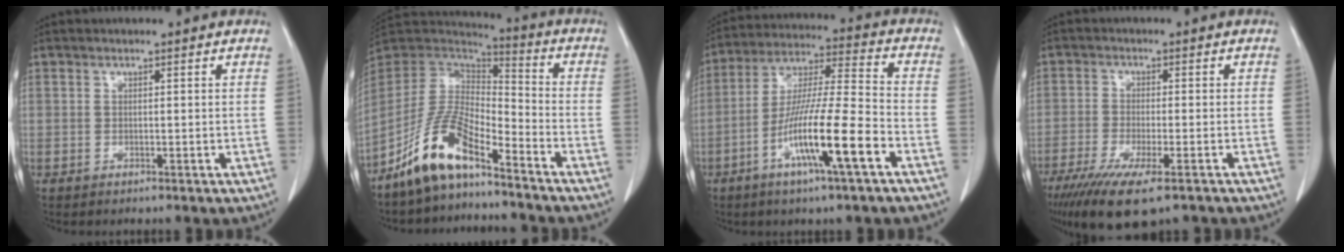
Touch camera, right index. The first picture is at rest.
{"total": 11.9, "force": [-8.5, 3.4, 7.7], "torque": [-0.168, 0.016, -0.165]}
{"total": 14.9, "force": [-6.3, 0.2, 13.5], "torque": [-0.255, -0.009, -0.115]}
{"total": 12.5, "force": [-8.8, 2.2, 8.5], "torque": [-0.147, -0.031, -0.139]}